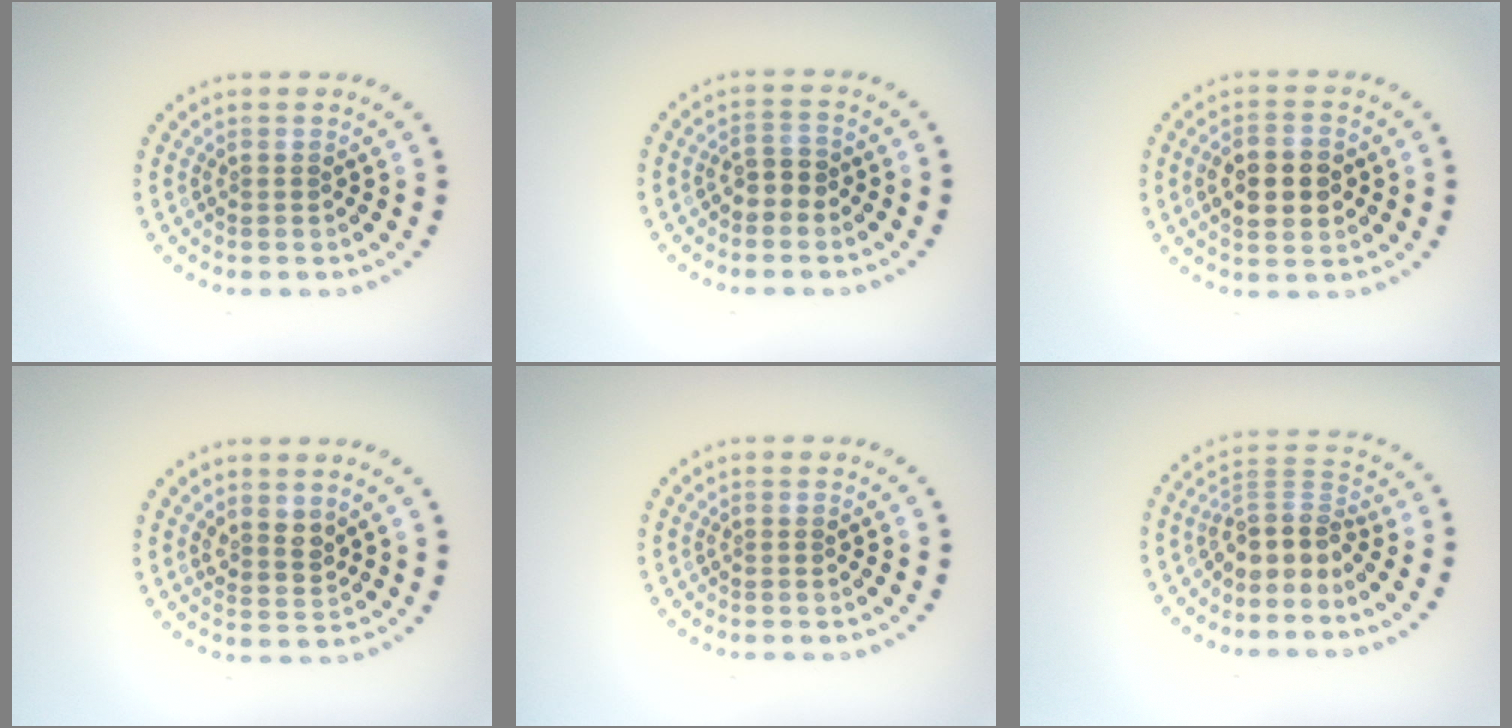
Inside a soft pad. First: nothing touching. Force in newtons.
{"total": 1.9, "press": 1.7, "slide": 0.8}
{"total": 5.2, "press": 5.2, "slide": 0.2}
{"total": 2.0, "press": 1.7, "slide": 1.2}
{"total": 0.0}
{"total": 3.5, "press": 2.7, "slide": 2.3}